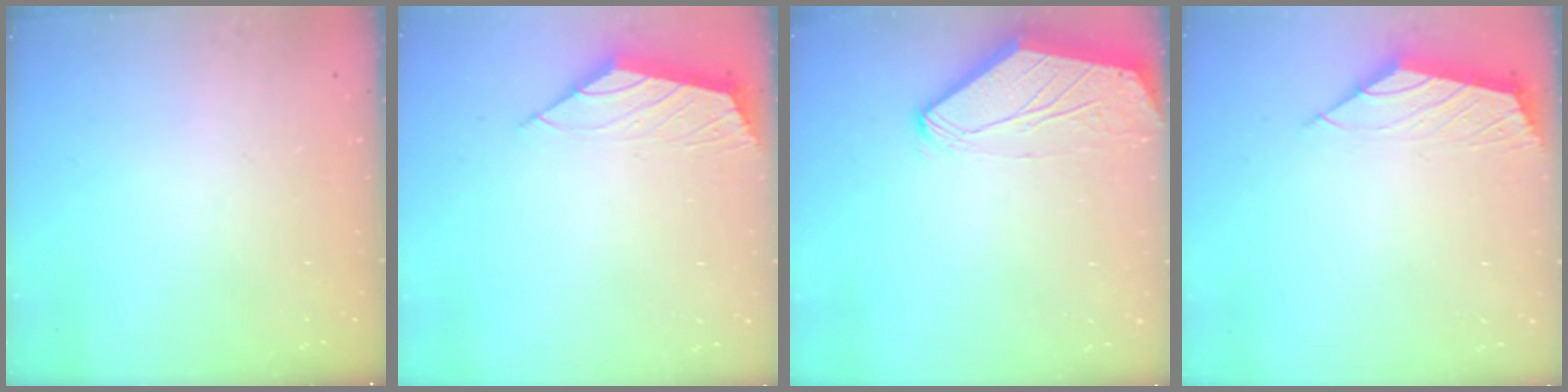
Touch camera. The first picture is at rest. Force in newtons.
{"total": 2.0, "press": 2.0, "slide": 0.5}
{"total": 0.0}
{"total": 1.8, "press": 1.7, "slide": 0.5}